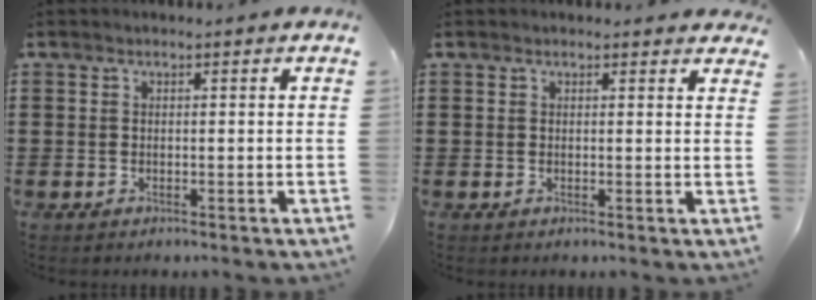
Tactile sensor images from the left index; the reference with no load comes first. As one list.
[{"total": 1.1, "force": [1.0, 0.3, 0.2], "torque": [0.003, -0.001, 0.018]}]